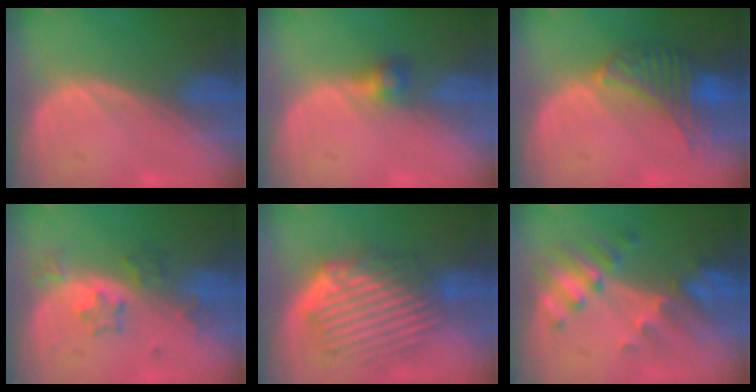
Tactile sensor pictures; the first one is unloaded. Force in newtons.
{"total": 2.6, "press": 2.5, "slide": 0.2}
{"total": 7.2, "press": 7.0, "slide": 1.6}
{"total": 4.5, "press": 4.2, "slide": 1.5}
{"total": 9.6, "press": 8.5, "slide": 4.5}
{"total": 7.6, "press": 6.8, "slide": 3.4}